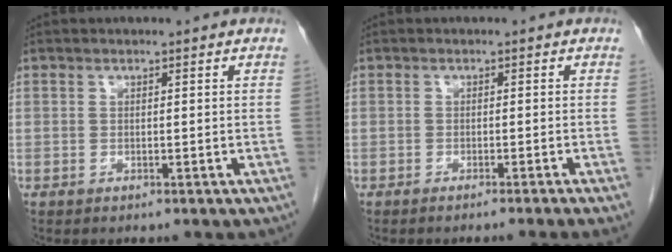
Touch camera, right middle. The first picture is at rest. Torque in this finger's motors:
{"motor_torque": [0.73, -0.69, 0.12, 0.02]}